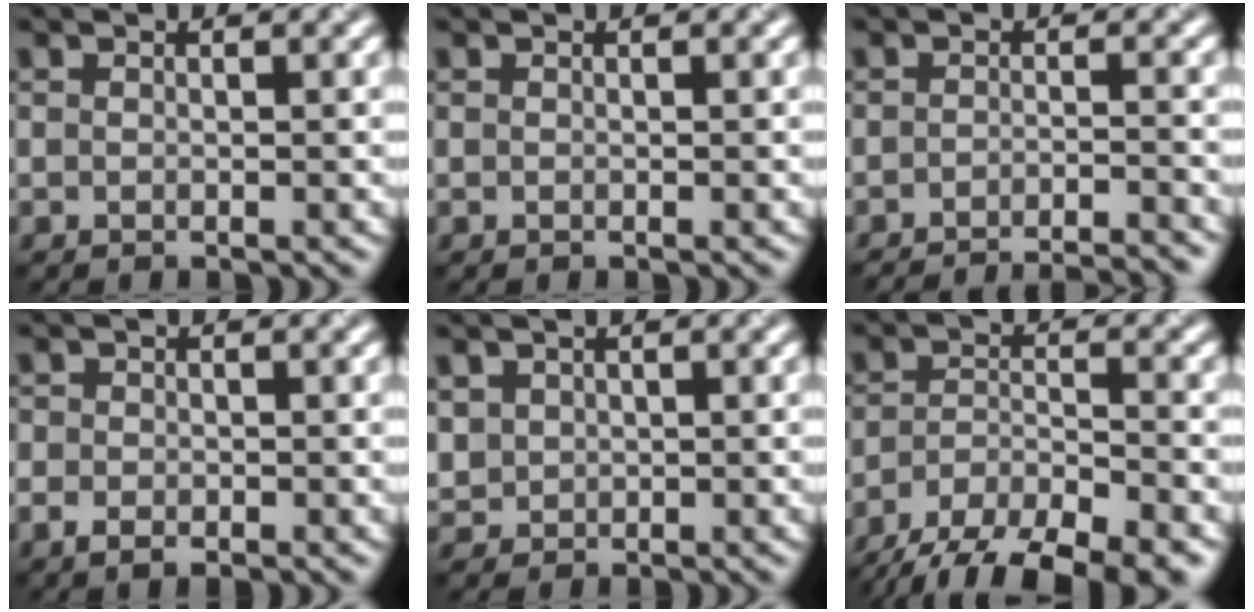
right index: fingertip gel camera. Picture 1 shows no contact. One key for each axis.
{"total": 0.0}
{"total": 8.4, "fx": -7.9, "fy": 1.5, "fz": 2.6, "tx": -0.012, "ty": 0.005, "tz": -0.099}
{"total": 2.0, "fx": -0.8, "fy": 1.5, "fz": 1.1, "tx": -0.019, "ty": -0.004, "tz": -0.019}
{"total": 1.9, "fx": 0.5, "fy": 1.8, "fz": 0.4, "tx": -0.017, "ty": -0.004, "tz": 0.018}
{"total": 9.8, "fx": -7.9, "fy": 2.9, "fz": 5.1, "tx": -0.080, "ty": -0.024, "tz": -0.127}